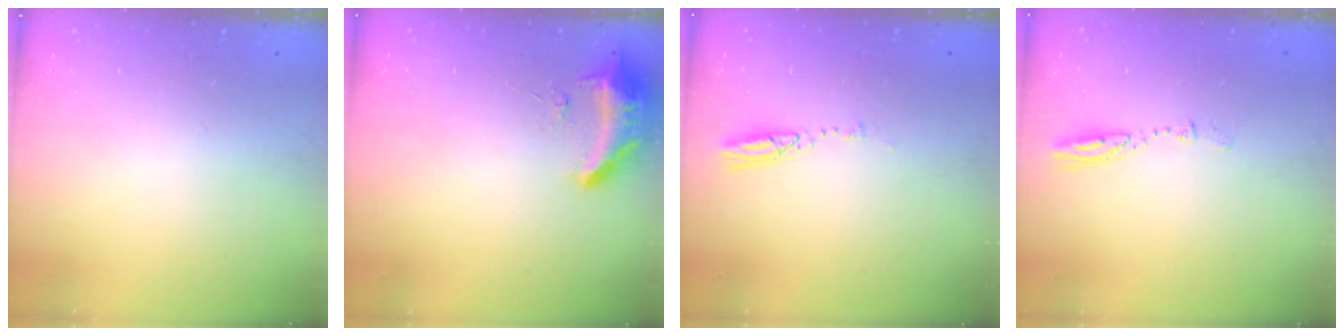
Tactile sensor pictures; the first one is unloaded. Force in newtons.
{"total": 9.5, "press": 9.4, "slide": 1.8}
{"total": 3.7, "press": 3.7, "slide": 0.4}
{"total": 3.8, "press": 3.8, "slide": 0.4}